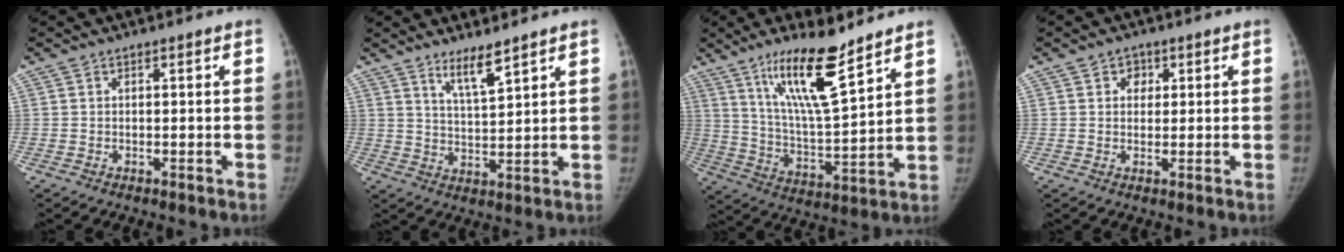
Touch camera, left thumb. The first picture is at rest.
{"total": 5.8, "force": [4.4, 0.8, 3.8], "torque": [-0.064, -0.040, 0.083]}
{"total": 15.6, "force": [10.4, 2.8, 11.3], "torque": [-0.191, -0.068, 0.198]}
{"total": 2.9, "force": [1.1, 2.3, 1.2], "torque": [0.001, -0.002, 0.013]}